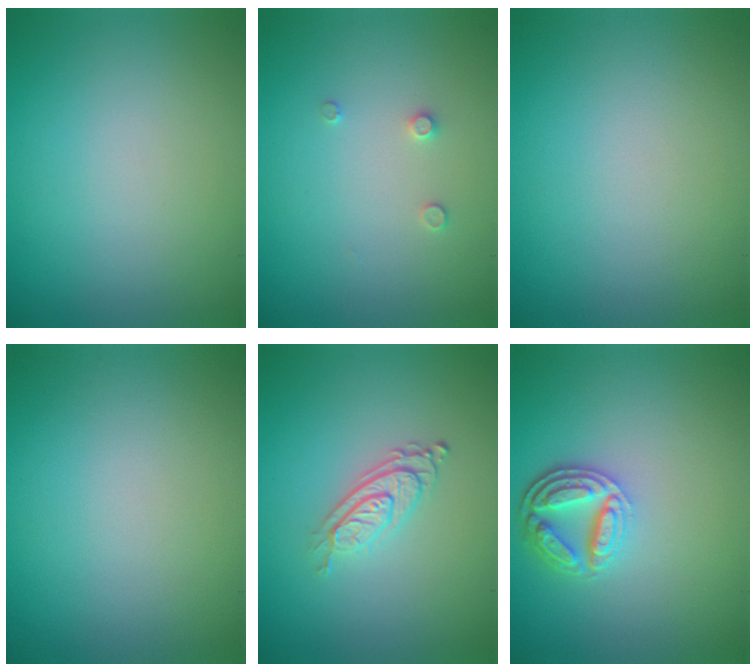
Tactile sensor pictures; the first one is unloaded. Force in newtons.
{"total": 0.8, "press": 0.8, "slide": 0.0}
{"total": 0.0}
{"total": 0.0}
{"total": 2.8, "press": 2.0, "slide": 1.9}
{"total": 4.1, "press": 3.3, "slide": 2.5}